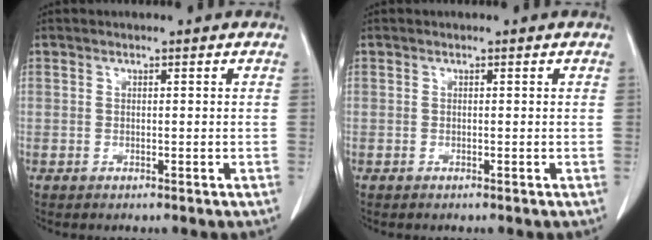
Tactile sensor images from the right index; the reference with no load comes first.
{"total": 0.0}